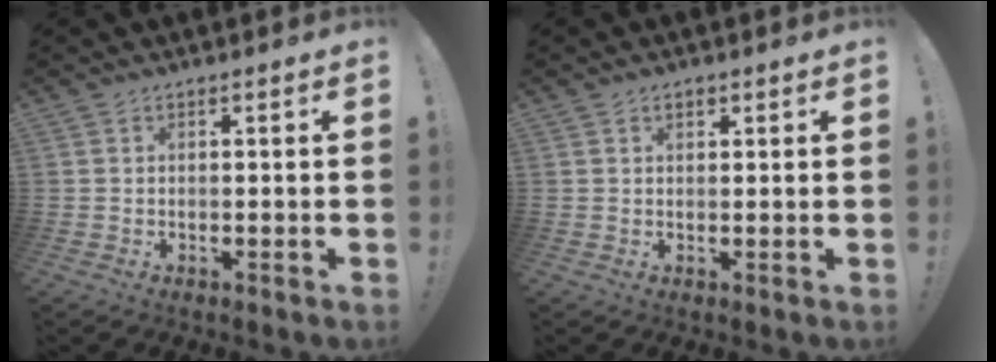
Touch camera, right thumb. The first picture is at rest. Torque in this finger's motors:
{"motor_torque": [-0.17, 0.08, -0.05, 0.49, 0.00]}